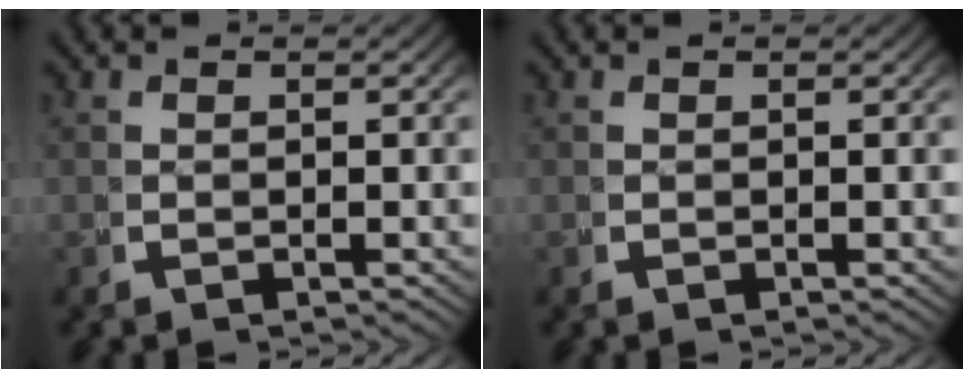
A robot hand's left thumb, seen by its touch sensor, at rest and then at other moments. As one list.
[{"total": 0.0}]